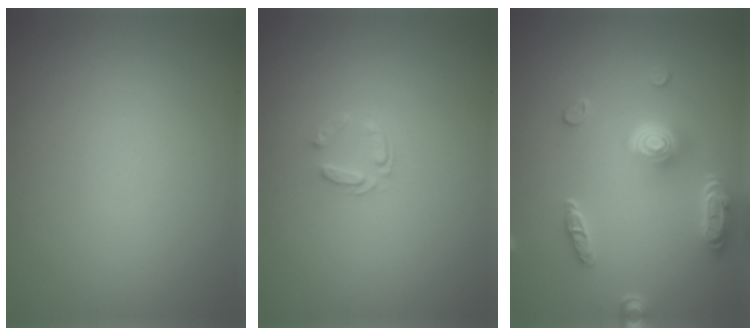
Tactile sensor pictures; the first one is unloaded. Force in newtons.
{"total": 1.1, "press": 0.7, "slide": 0.9}
{"total": 4.9, "press": 4.0, "slide": 2.9}